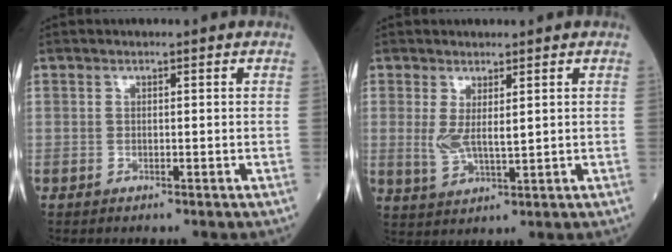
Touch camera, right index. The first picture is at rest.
{"total": 4.2, "force": [1.0, 1.2, 3.9], "torque": [-0.085, -0.005, 0.030]}